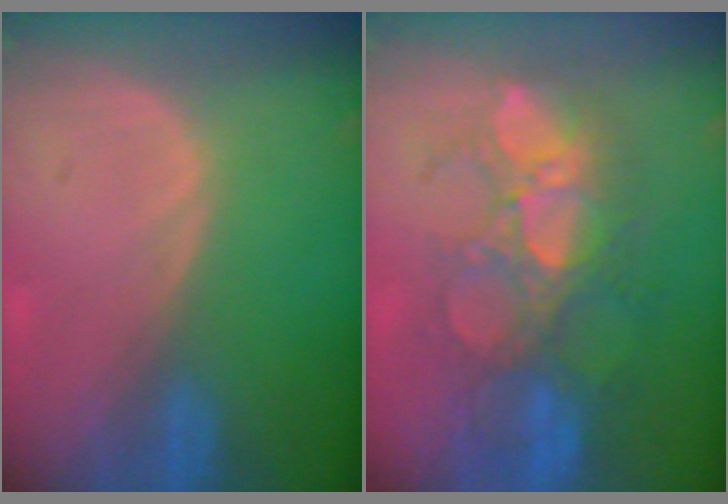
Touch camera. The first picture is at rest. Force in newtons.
{"total": 10.1, "press": 9.2, "slide": 4.0}